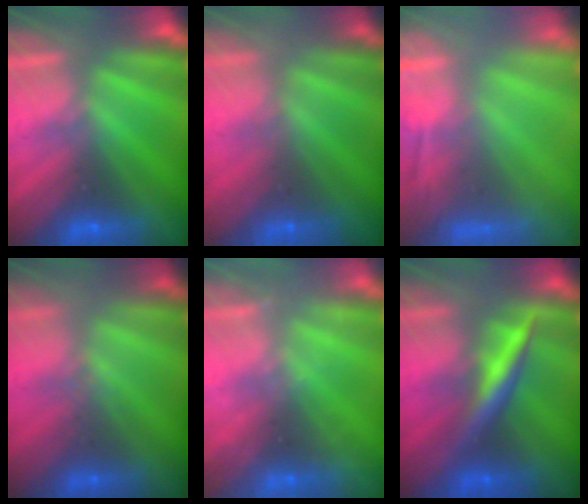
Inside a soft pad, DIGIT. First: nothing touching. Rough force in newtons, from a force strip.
{"total": 9.5}
{"total": 5.8}
{"total": 2.6}
{"total": 2.2}
{"total": 2.9}